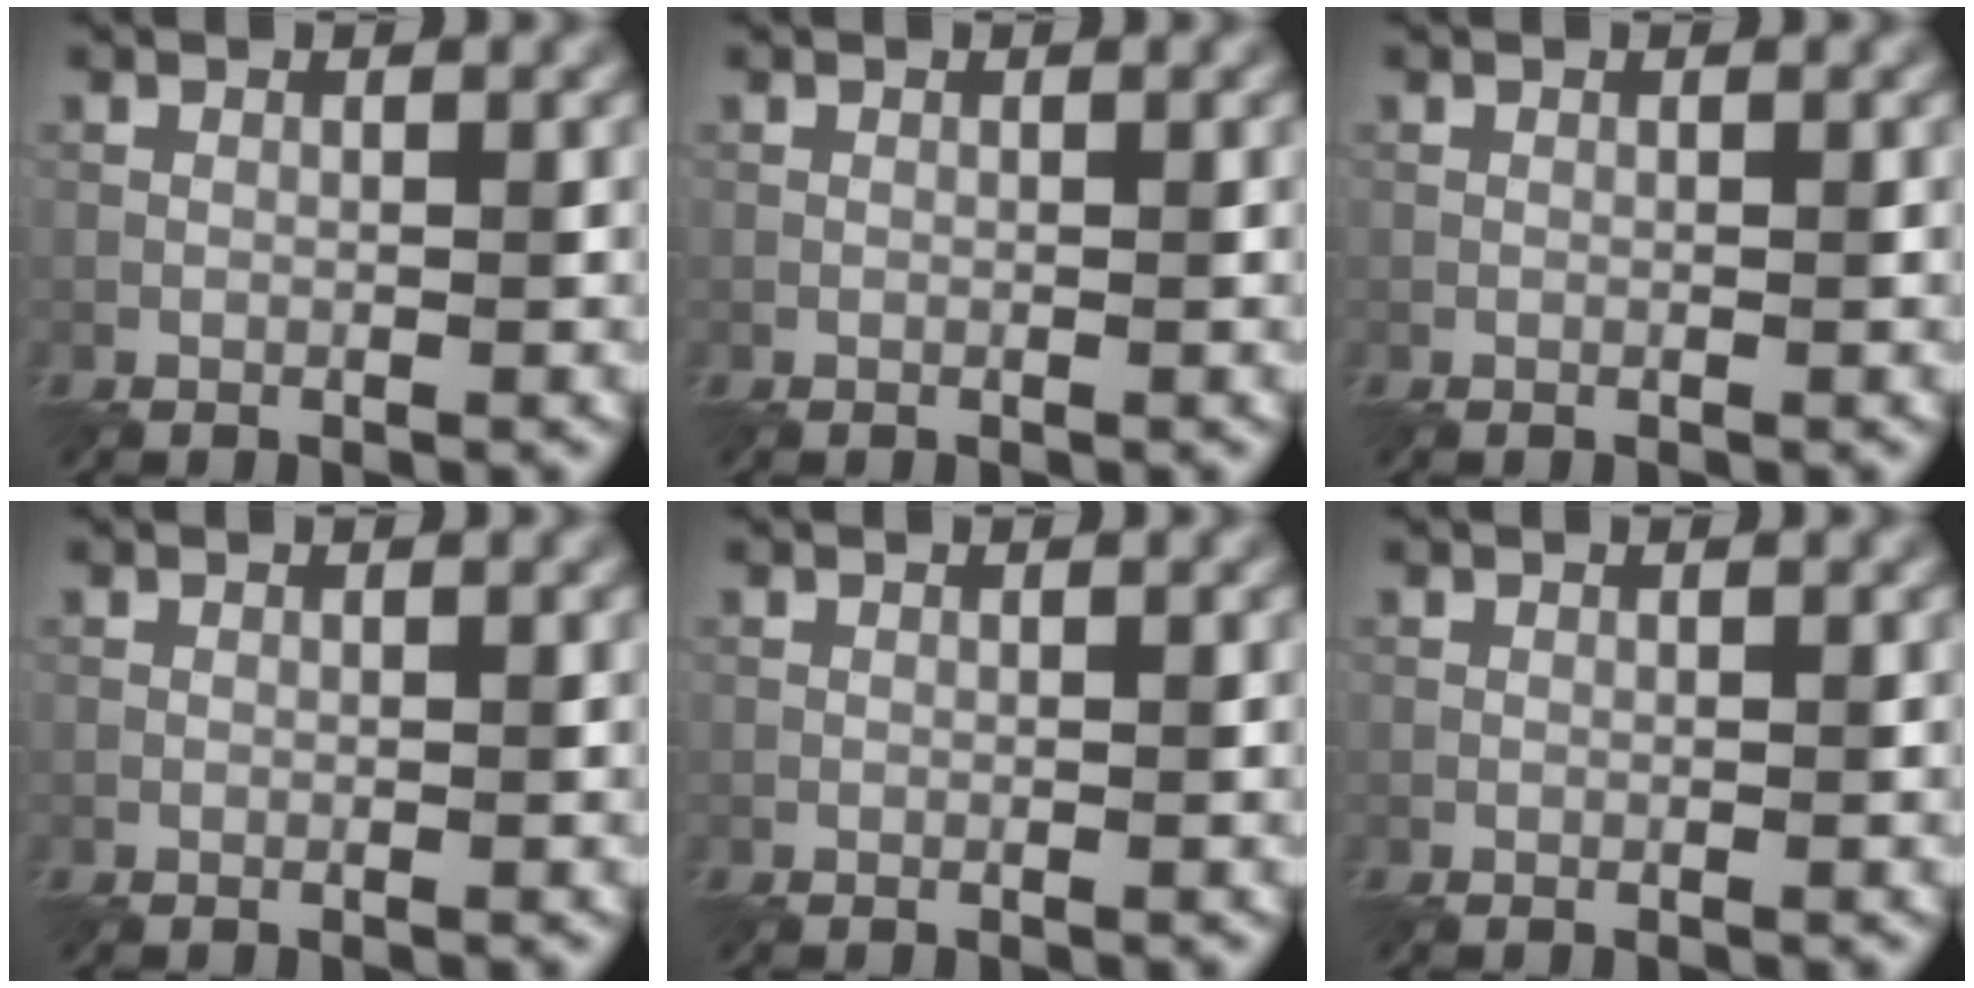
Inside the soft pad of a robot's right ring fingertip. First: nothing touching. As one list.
[{"total": 0.0}, {"total": 0.0}, {"total": 0.0}, {"total": 0.0}, {"total": 0.0}]